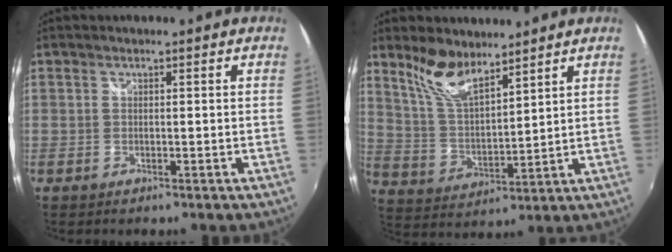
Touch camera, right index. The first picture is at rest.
{"total": 9.2, "force": [7.5, 2.8, 4.7], "torque": [-0.094, -0.002, 0.152]}